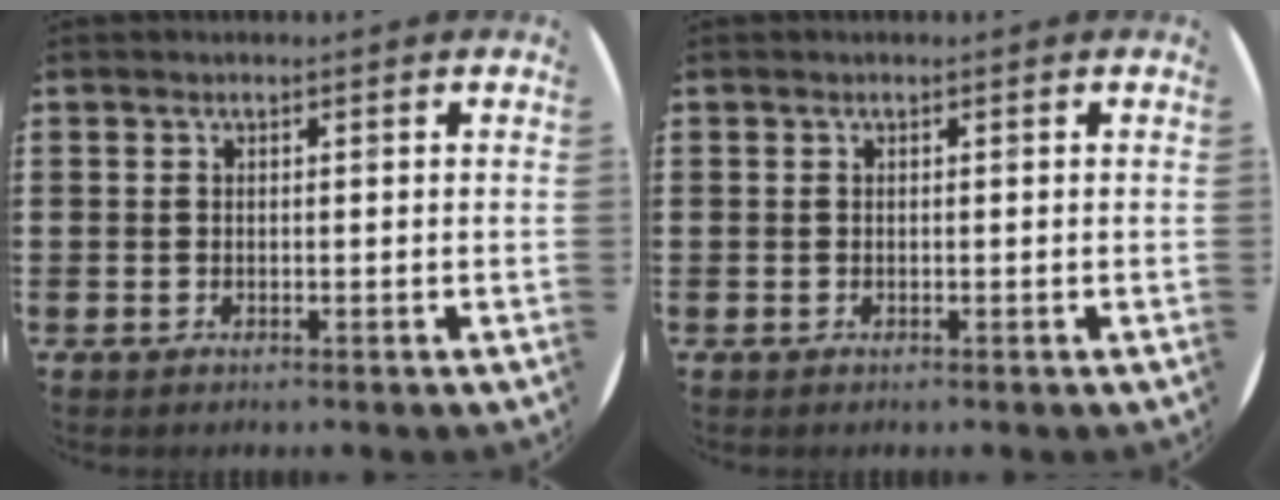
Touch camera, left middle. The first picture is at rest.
{"total": 0.0}